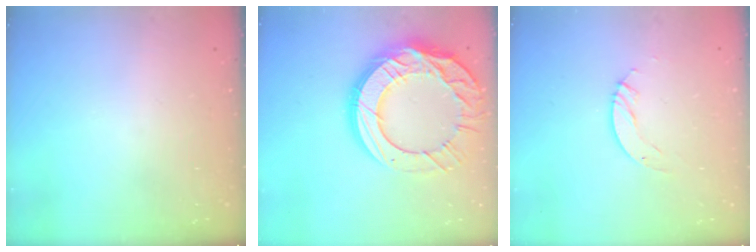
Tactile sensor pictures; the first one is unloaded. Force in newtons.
{"total": 24.9, "press": 24.8, "slide": 2.4}
{"total": 4.0, "press": 4.0, "slide": 0.3}